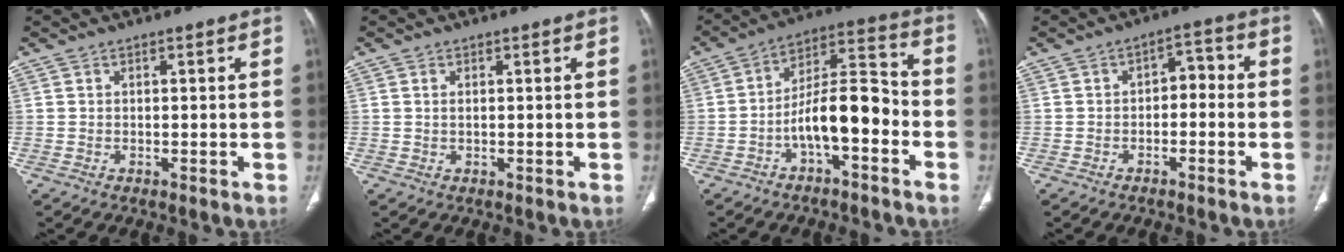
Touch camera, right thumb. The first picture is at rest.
{"total": 0.7, "force": [0.2, 0.3, 0.6], "torque": [-0.018, 0.002, 0.007]}
{"total": 12.4, "force": [-4.2, 5.0, 10.5], "torque": [-0.165, 0.059, -0.074]}
{"total": 4.5, "force": [-0.9, 2.8, 3.4], "torque": [-0.033, 0.032, -0.021]}